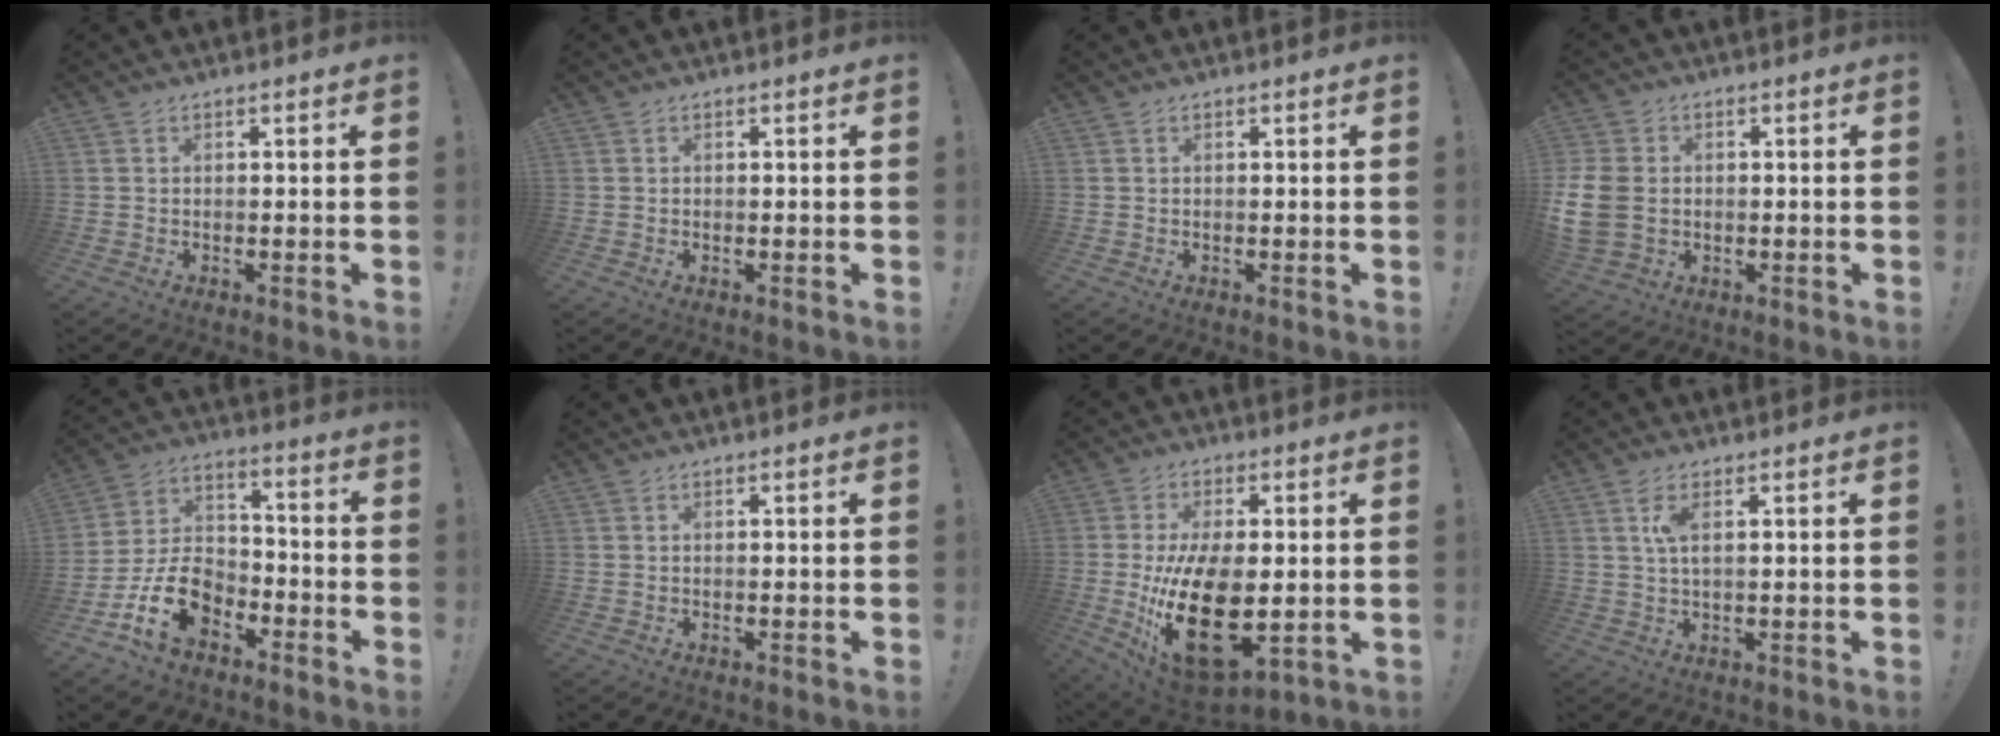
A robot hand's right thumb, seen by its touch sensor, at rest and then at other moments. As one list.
[{"total": 0.0}, {"total": 0.0}, {"total": 9.5, "force": [0.0, 7.4, 5.9], "torque": [-0.131, -0.002, 0.005]}, {"total": 14.7, "force": [-8.1, 9.5, 7.8], "torque": [-0.140, 0.059, -0.141]}, {"total": 0.0}, {"total": 22.5, "force": [-2.5, 12.2, 18.8], "torque": [-0.340, -0.020, -0.026]}, {"total": 4.7, "force": [1.6, 1.5, 4.2], "torque": [-0.074, -0.001, 0.025]}]